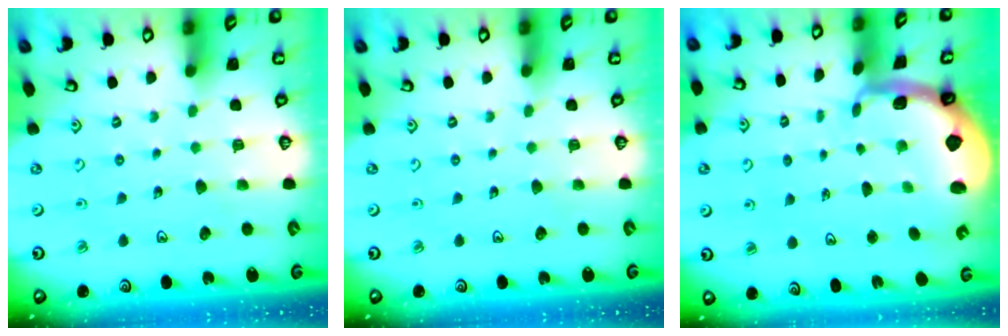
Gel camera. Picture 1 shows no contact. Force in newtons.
{"total": 0.0}
{"total": 1.9, "press": 1.9, "slide": 0.4}